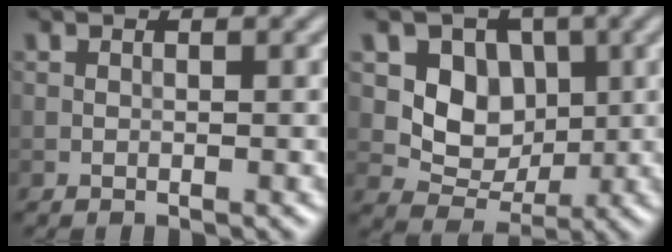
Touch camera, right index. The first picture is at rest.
{"total": 5.3, "force": [0.8, 4.3, 2.9], "torque": [-0.045, -0.007, 0.009]}